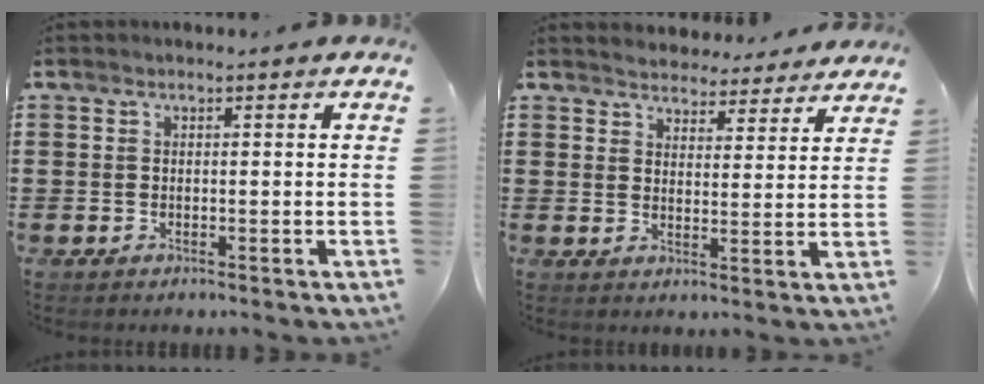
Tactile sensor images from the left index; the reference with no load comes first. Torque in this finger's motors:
{"motor_torque": [0.93, -0.96, 0.19, 0.08]}